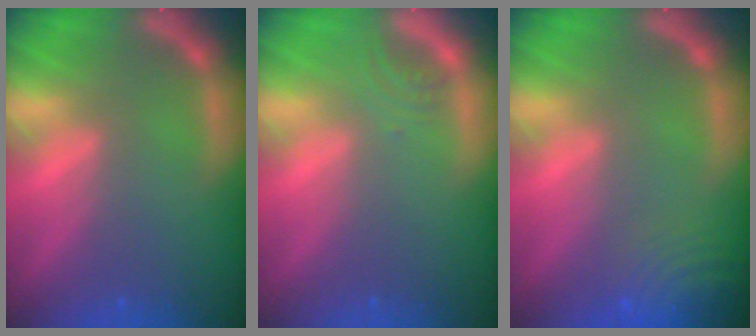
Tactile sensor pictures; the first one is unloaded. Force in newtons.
{"total": 1.4}
{"total": 9.0}